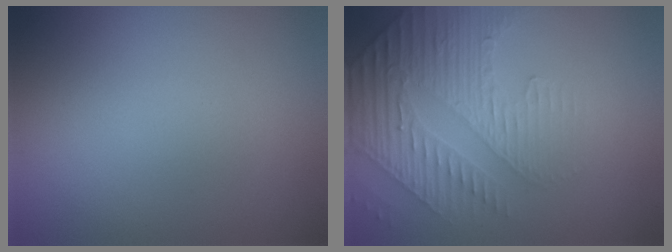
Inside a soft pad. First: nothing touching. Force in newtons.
{"total": 4.7, "press": 3.3, "slide": 3.4}